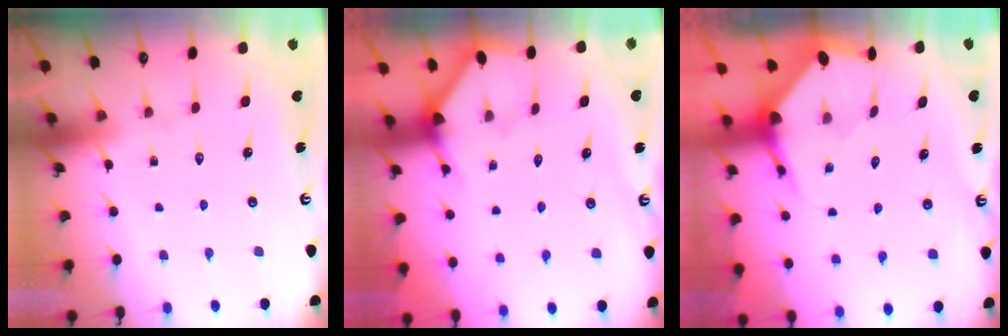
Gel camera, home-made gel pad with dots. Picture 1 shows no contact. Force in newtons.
{"total": 2.9, "press": 2.8, "slide": 0.4}
{"total": 3.6, "press": 3.6, "slide": 0.5}